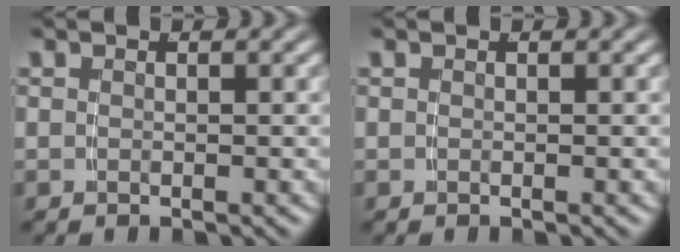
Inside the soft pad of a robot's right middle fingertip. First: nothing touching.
{"total": 1.2, "force": [-0.2, -1.1, -0.3], "torque": [0.015, -0.008, 0.005]}